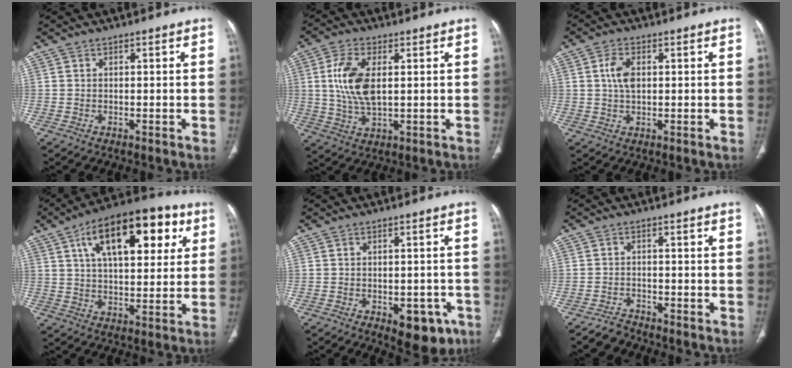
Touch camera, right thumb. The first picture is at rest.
{"total": 10.1, "force": [1.6, 5.0, 8.6], "torque": [-0.184, -0.006, 0.034]}
{"total": 4.5, "force": [0.8, 2.5, 3.6], "torque": [-0.073, 0.000, 0.015]}
{"total": 21.5, "force": [8.3, 10.3, 16.9], "torque": [-0.227, 0.004, 0.127]}
{"total": 9.0, "force": [-4.3, 4.8, 6.3], "torque": [-0.049, 0.018, -0.046]}
{"total": 2.4, "force": [-2.3, 0.8, -0.3], "torque": [0.003, 0.006, -0.043]}